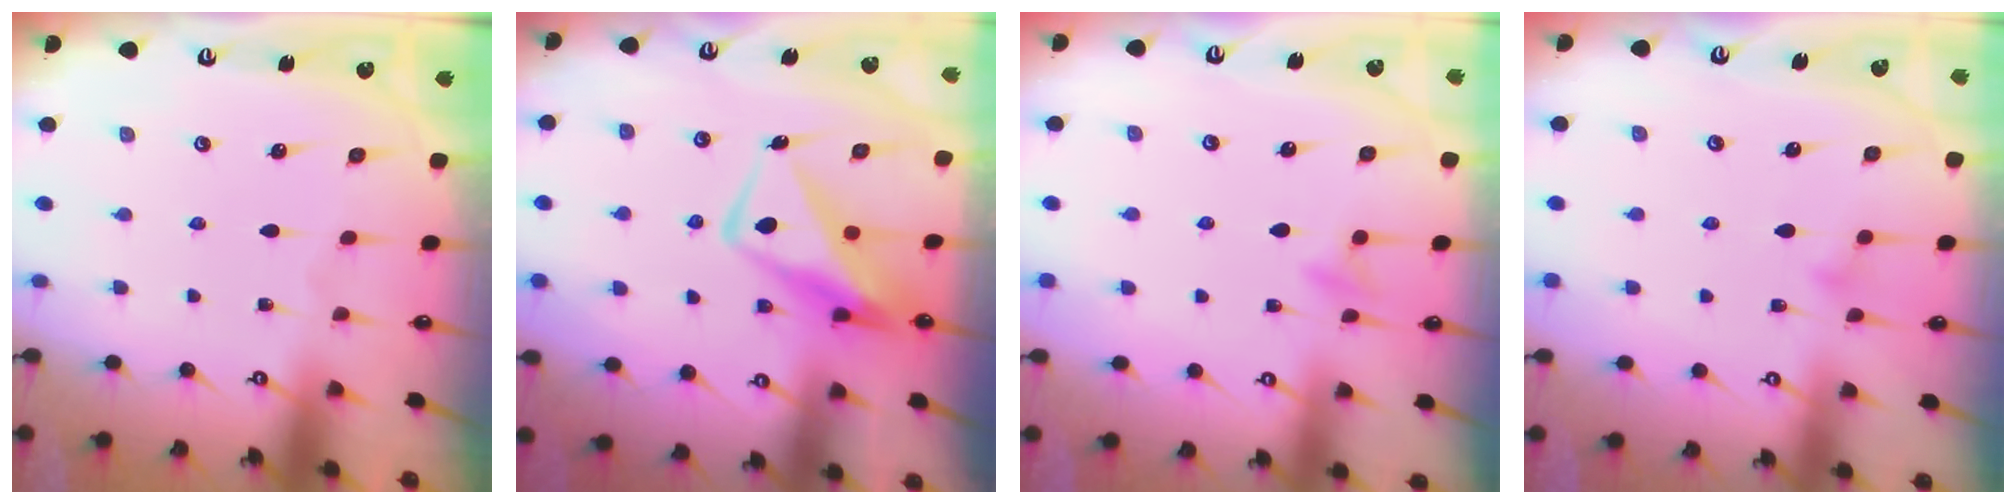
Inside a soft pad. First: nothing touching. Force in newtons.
{"total": 11.9, "press": 11.8, "slide": 1.0}
{"total": 5.6, "press": 5.6, "slide": 0.7}
{"total": 6.9, "press": 6.9, "slide": 0.5}